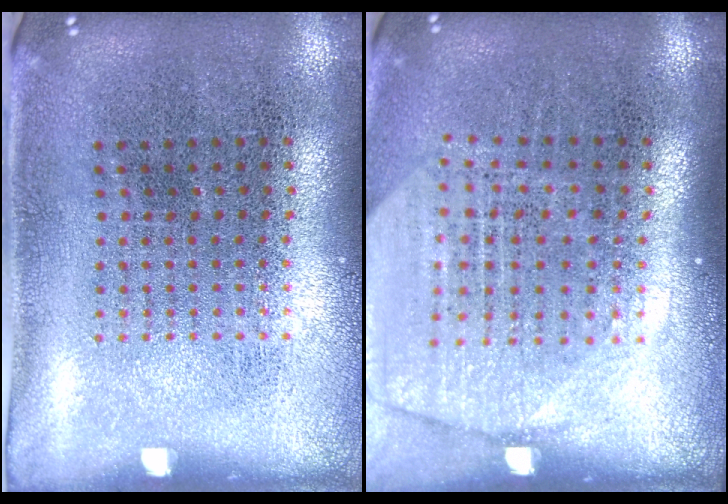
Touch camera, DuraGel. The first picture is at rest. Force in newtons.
{"total": 1.9, "press": 1.6, "slide": 1.0}